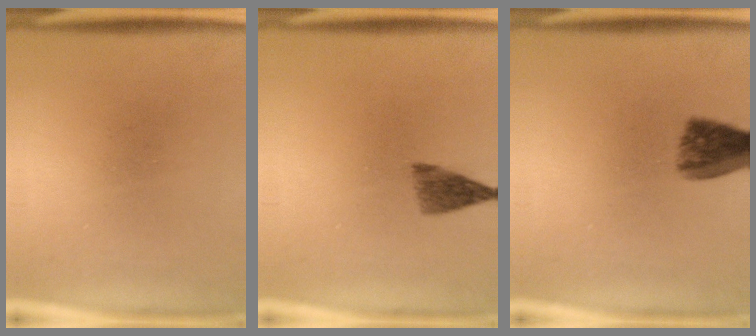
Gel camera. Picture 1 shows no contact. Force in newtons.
{"total": 3.3}
{"total": 6.5}